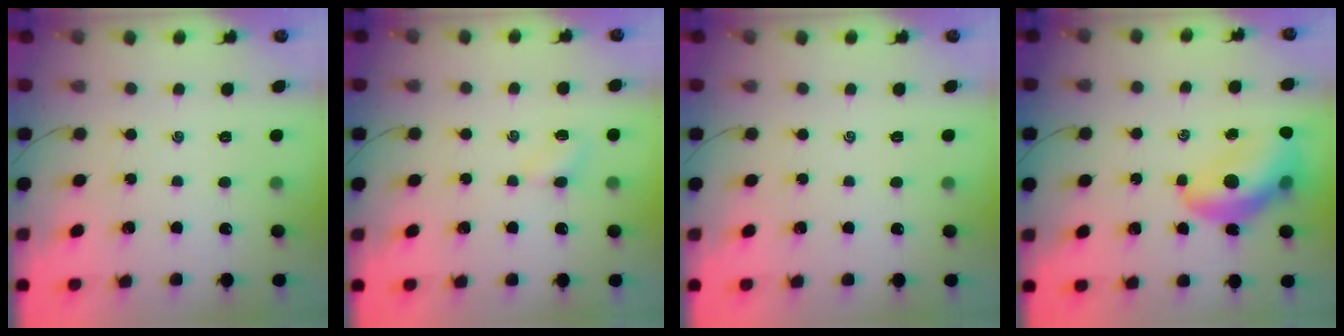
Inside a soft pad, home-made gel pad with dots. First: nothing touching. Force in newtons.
{"total": 3.2, "press": 3.0, "slide": 0.9}
{"total": 1.1, "press": 0.9, "slide": 0.5}
{"total": 12.8, "press": 12.3, "slide": 3.6}